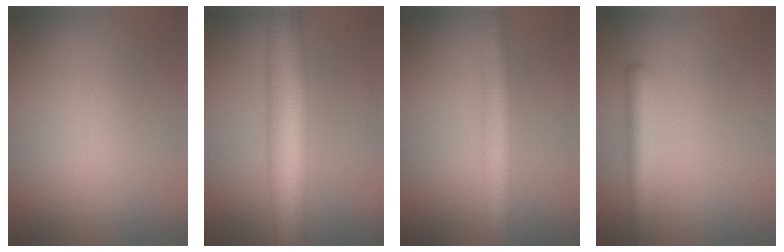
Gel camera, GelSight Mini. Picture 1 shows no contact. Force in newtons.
{"total": 9.3, "press": 9.2, "slide": 0.3}
{"total": 4.2, "press": 4.2, "slide": 0.1}
{"total": 2.2, "press": 2.2, "slide": 0.1}